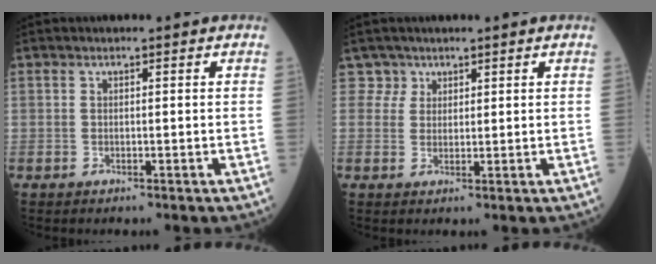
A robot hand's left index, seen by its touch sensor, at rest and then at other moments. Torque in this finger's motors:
{"motor_torque": [-0.19, 0.12, -0.09, -0.05]}